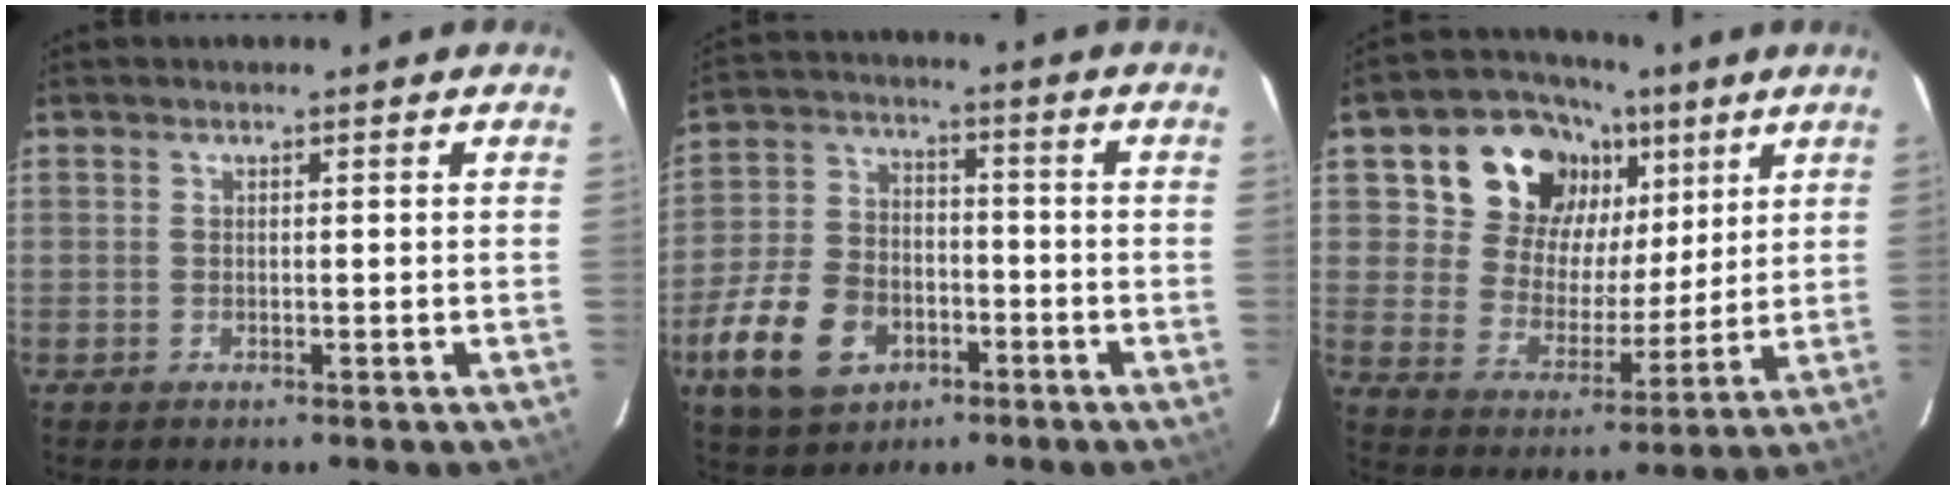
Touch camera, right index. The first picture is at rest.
{"total": 14.9, "force": [-6.8, 10.0, 8.7], "torque": [-0.218, 0.008, -0.111]}
{"total": 16.0, "force": [8.1, 12.5, 5.9], "torque": [-0.131, 0.032, 0.145]}